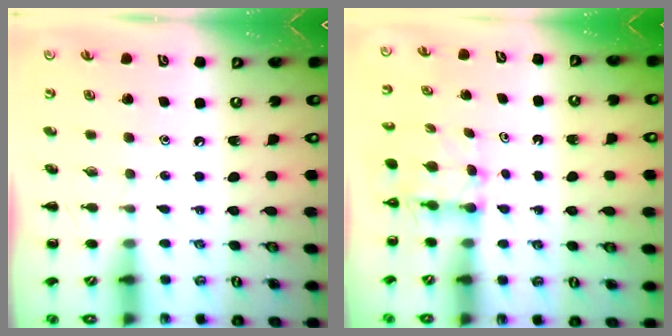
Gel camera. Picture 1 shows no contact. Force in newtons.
{"total": 3.0, "press": 2.9, "slide": 1.0}